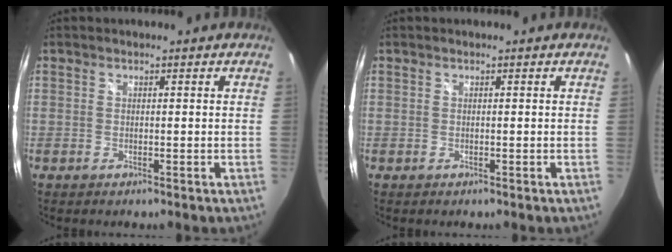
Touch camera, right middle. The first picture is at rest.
{"total": 0.0}